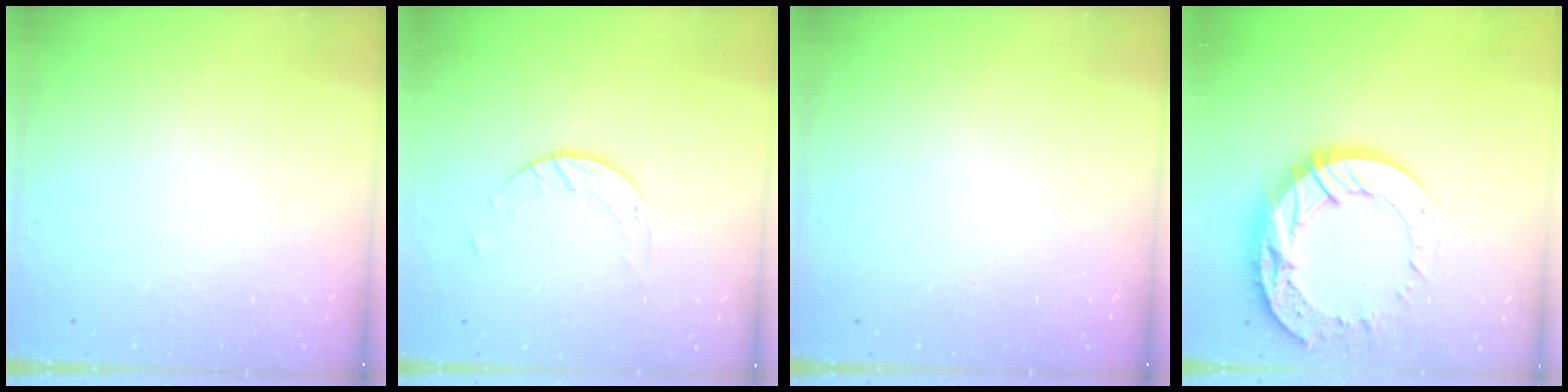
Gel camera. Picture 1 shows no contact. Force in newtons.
{"total": 3.9, "press": 3.9, "slide": 0.4}
{"total": 0.0}
{"total": 20.2, "press": 20.1, "slide": 1.8}